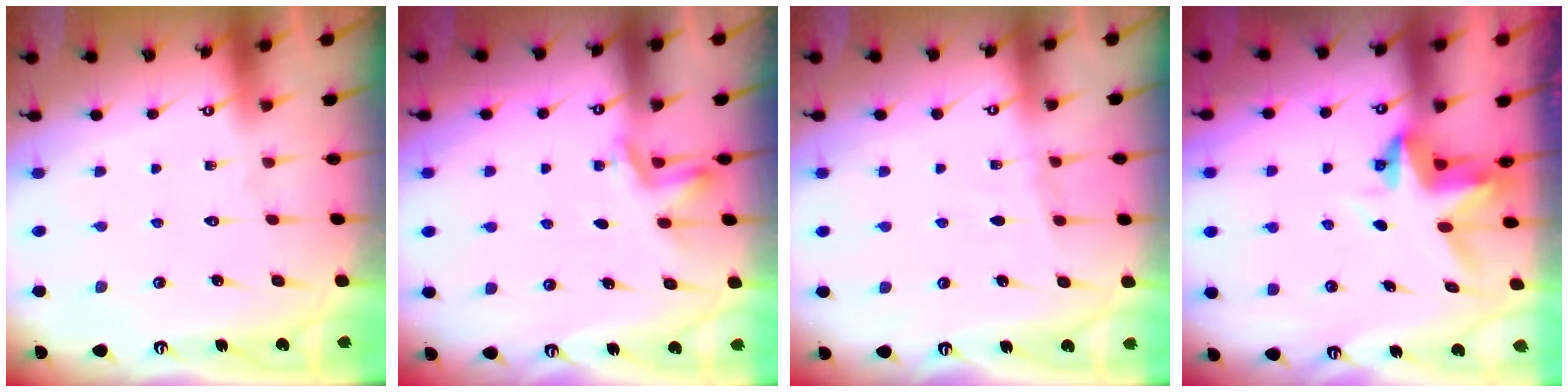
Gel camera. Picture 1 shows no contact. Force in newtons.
{"total": 2.0, "press": 1.7, "slide": 1.0}
{"total": 3.0, "press": 3.0, "slide": 0.4}
{"total": 3.9, "press": 3.9, "slide": 0.2}